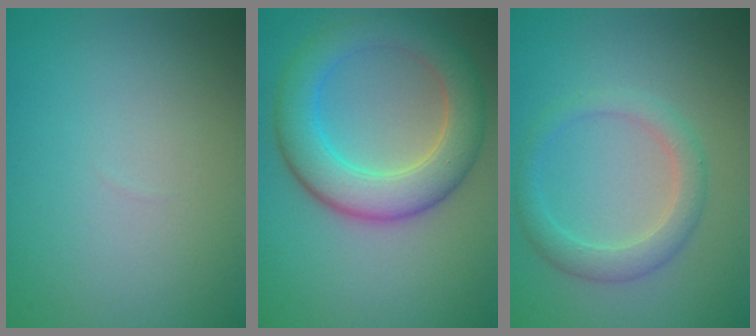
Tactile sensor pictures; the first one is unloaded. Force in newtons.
{"total": 6.6, "press": 6.6, "slide": 0.1}
{"total": 2.7, "press": 2.7, "slide": 0.2}